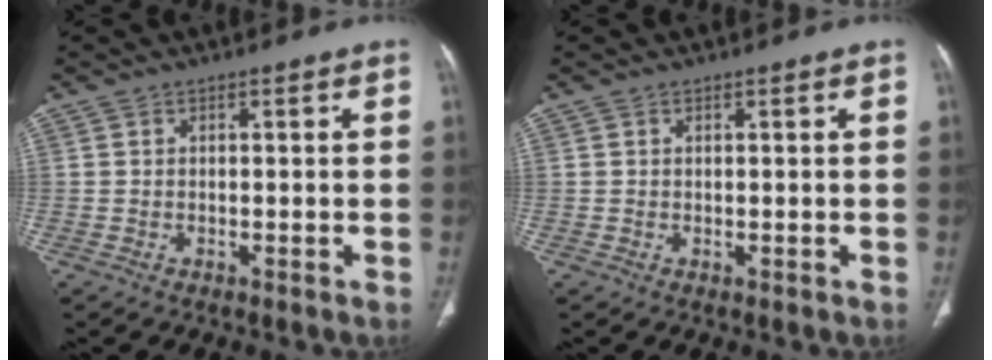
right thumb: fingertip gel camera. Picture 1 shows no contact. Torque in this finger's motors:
{"motor_torque": [0.51, 0.28, 0.35, 0.08, -0.06]}